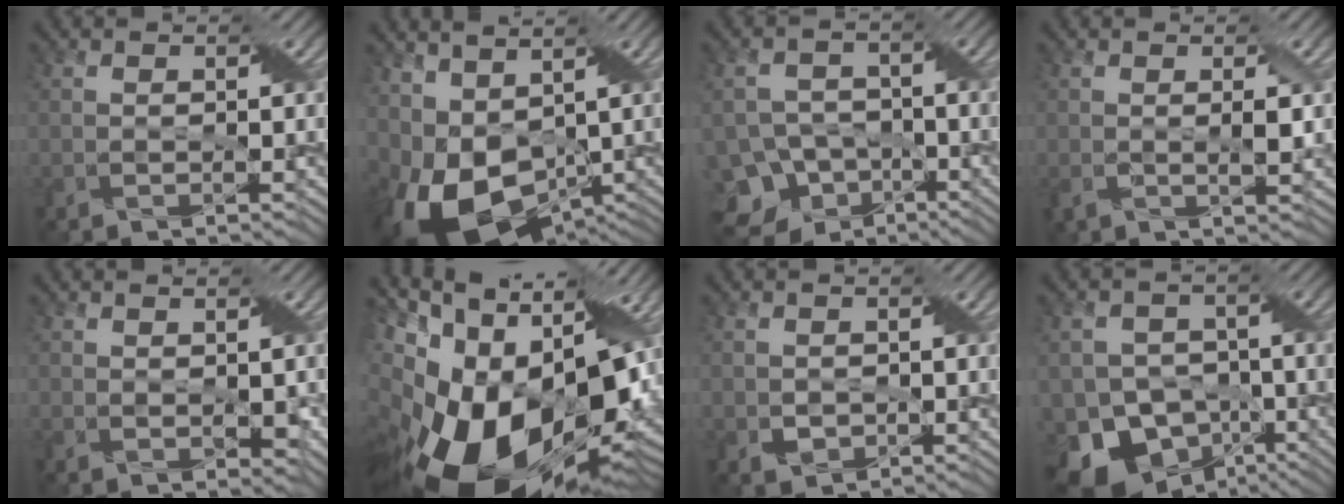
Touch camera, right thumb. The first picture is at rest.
{"total": 12.0, "force": [-1.9, 7.9, 8.8], "torque": [-0.193, -0.016, -0.022]}
{"total": 10.6, "force": [-7.1, 7.4, 2.4], "torque": [-0.064, -0.009, -0.115]}
{"total": 2.4, "force": [0.2, 0.9, 2.3], "torque": [-0.045, -0.002, 0.006]}
{"total": 1.8, "force": [0.4, 1.2, 1.3], "torque": [-0.028, -0.007, 0.016]}
{"total": 21.8, "force": [-5.4, 13.4, 16.3], "torque": [-0.324, -0.027, -0.077]}
{"total": 1.8, "force": [-0.2, 1.7, 0.5], "torque": [-0.019, -0.006, -0.001]}
{"total": 13.3, "force": [-7.5, 10.0, 4.6], "torque": [-0.110, -0.029, -0.128]}